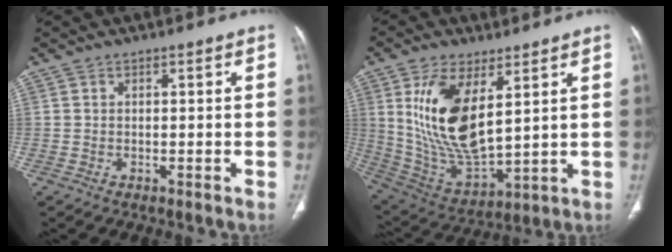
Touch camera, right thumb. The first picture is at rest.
{"total": 17.2, "force": [5.6, 8.0, 14.2], "torque": [-0.266, -0.028, 0.127]}